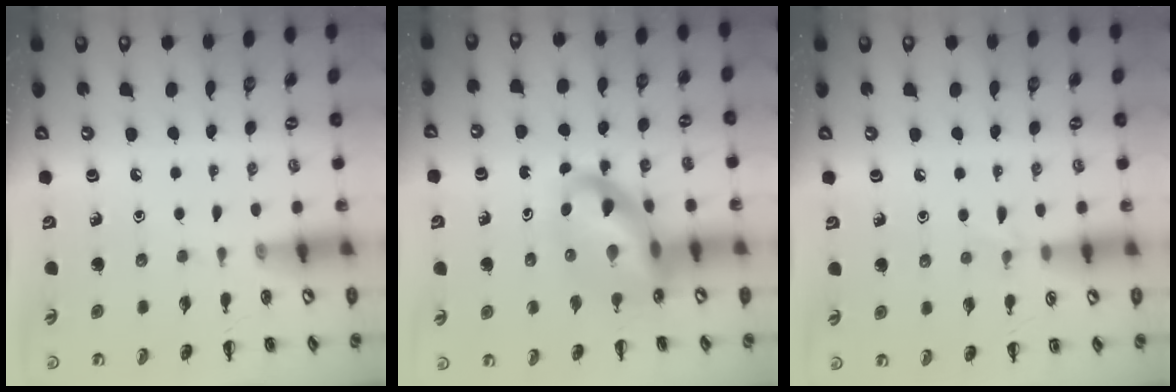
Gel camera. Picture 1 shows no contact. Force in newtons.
{"total": 13.4, "press": 12.9, "slide": 3.6}
{"total": 4.2, "press": 3.9, "slide": 1.6}